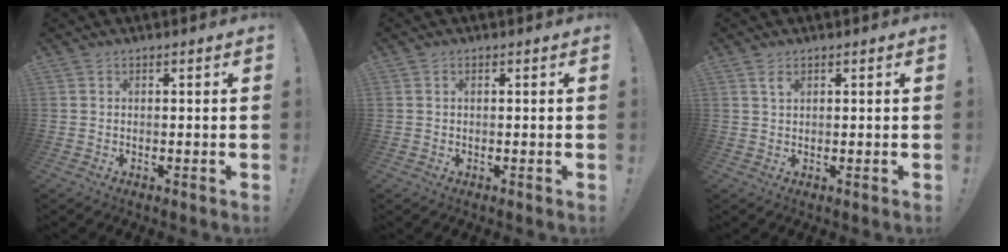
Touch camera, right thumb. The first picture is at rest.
{"total": 0.7, "force": [0.3, 0.4, 0.4], "torque": [-0.018, 0.005, 0.007]}
{"total": 2.2, "force": [1.1, 1.0, 1.7], "torque": [-0.032, 0.001, 0.019]}